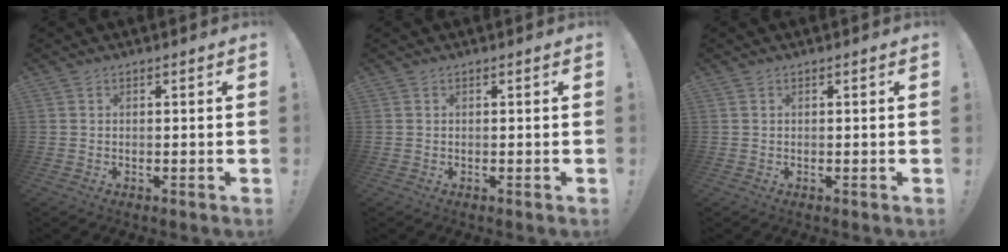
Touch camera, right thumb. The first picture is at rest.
{"total": 0.0}
{"total": 0.0}